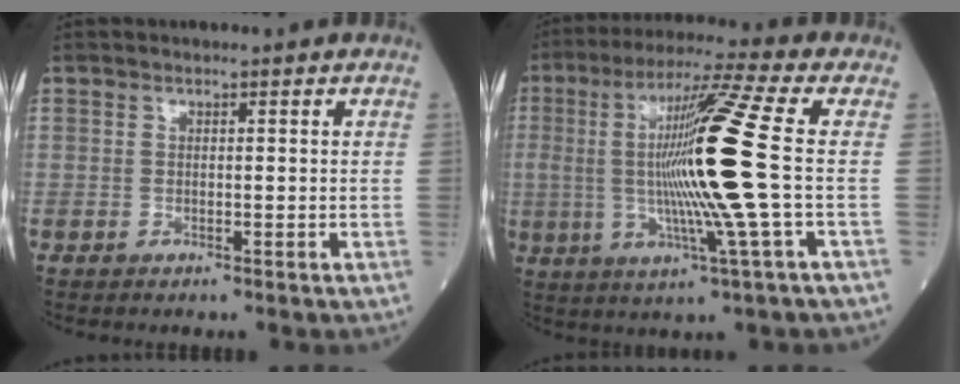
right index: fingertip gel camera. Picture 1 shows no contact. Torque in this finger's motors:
{"motor_torque": [2.14, 0.00, 1.06, 0.21]}